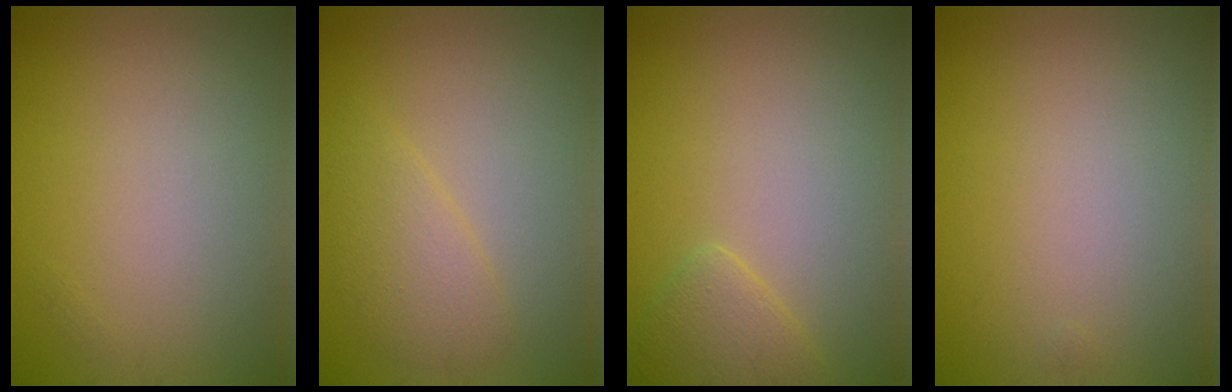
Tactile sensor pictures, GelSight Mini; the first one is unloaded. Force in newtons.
{"total": 2.5, "press": 2.5, "slide": 0.2}
{"total": 2.1, "press": 2.1, "slide": 0.1}
{"total": 0.0}